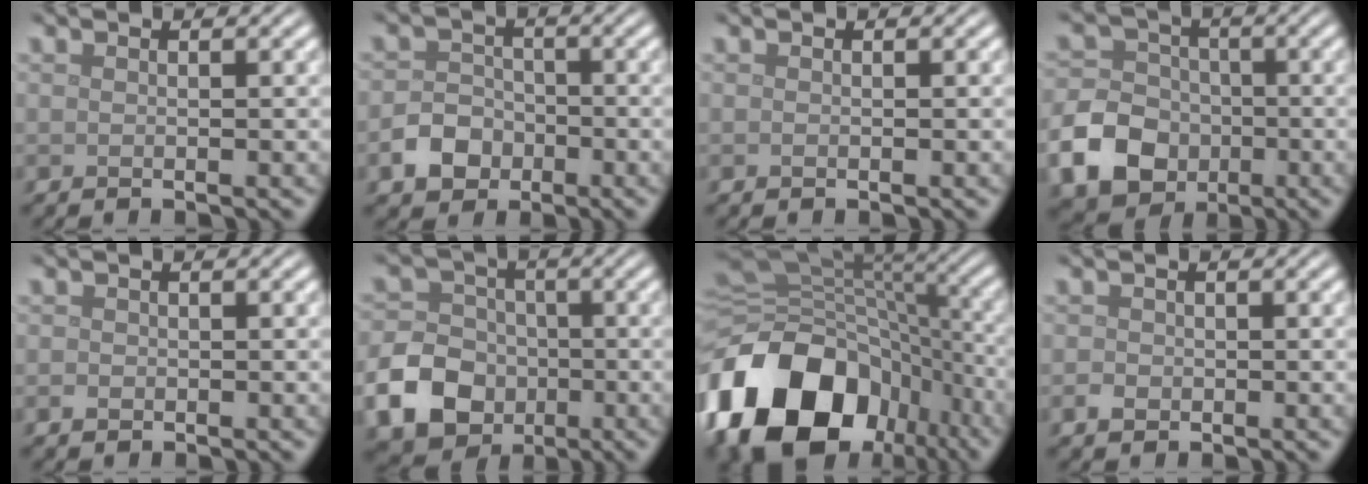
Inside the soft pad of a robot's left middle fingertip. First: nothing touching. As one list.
[{"total": 3.4, "force": [-1.6, 2.7, 1.4], "torque": [-0.024, 0.002, -0.033]}, {"total": 0.0}, {"total": 10.2, "force": [-4.1, 8.4, 4.1], "torque": [-0.081, -0.035, -0.102]}, {"total": 0.8, "force": [-0.2, 0.7, 0.3], "torque": [-0.004, -0.004, -0.006]}, {"total": 11.3, "force": [-4.4, 9.5, 4.3], "torque": [-0.085, -0.039, -0.104]}, {"total": 17.3, "force": [-7.7, 12.2, 9.5], "torque": [-0.205, -0.021, -0.131]}, {"total": 1.2, "force": [-0.4, 1.0, 0.5], "torque": [-0.006, -0.002, -0.011]}]